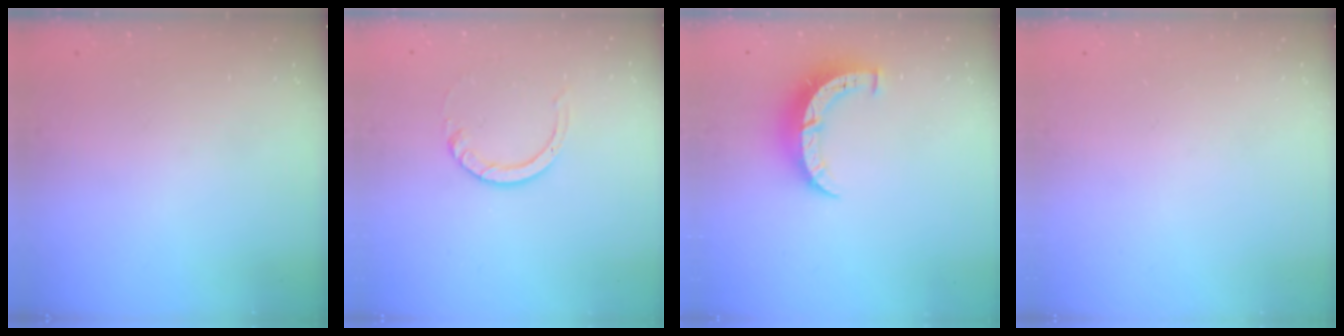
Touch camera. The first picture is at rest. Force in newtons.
{"total": 3.6, "press": 3.6, "slide": 0.4}
{"total": 7.0, "press": 7.0, "slide": 0.2}
{"total": 0.0}